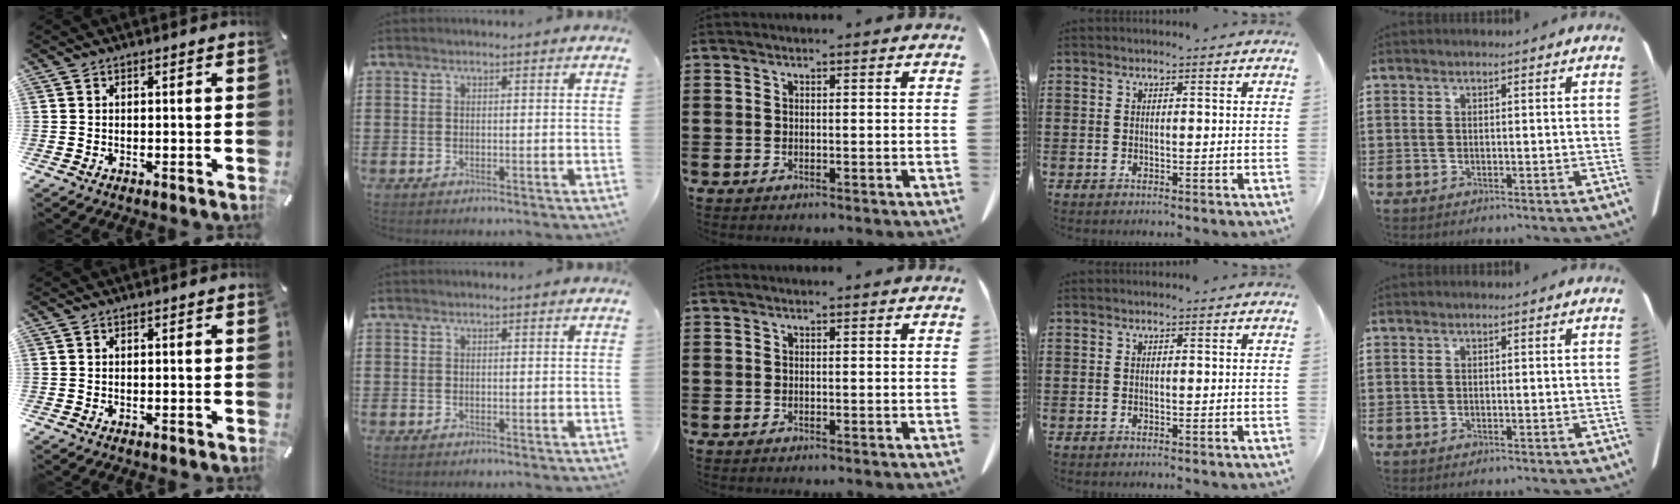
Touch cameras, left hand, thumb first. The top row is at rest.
{}